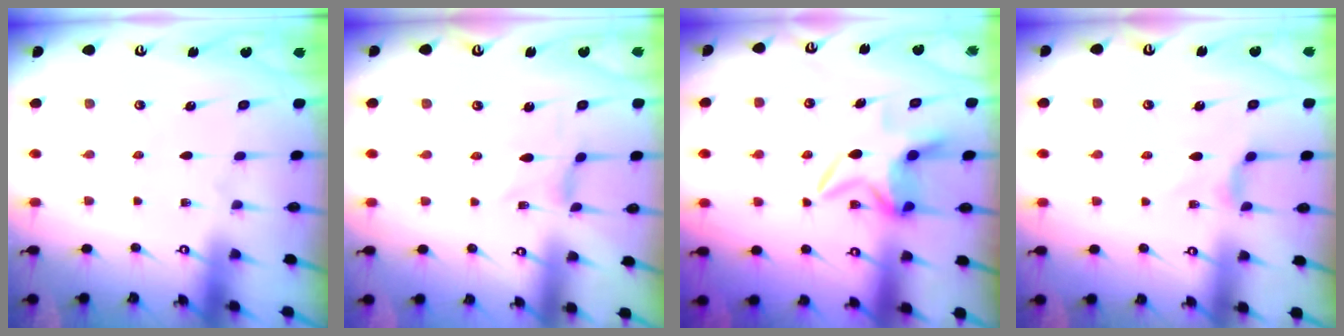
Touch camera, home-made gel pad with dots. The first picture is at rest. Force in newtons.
{"total": 0.0}
{"total": 6.8, "press": 6.8, "slide": 1.0}
{"total": 4.4, "press": 4.4, "slide": 0.6}